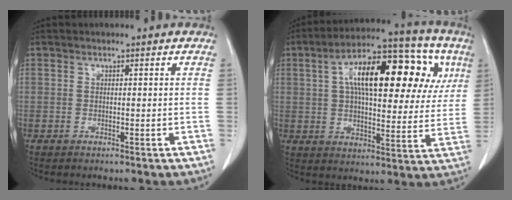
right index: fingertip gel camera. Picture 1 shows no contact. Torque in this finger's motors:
{"motor_torque": [1.56, 0.58, 0.69, 0.18]}